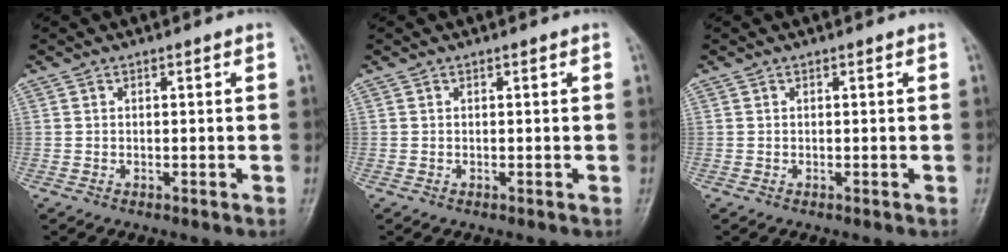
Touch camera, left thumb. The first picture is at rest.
{"total": 0.0}
{"total": 0.0}